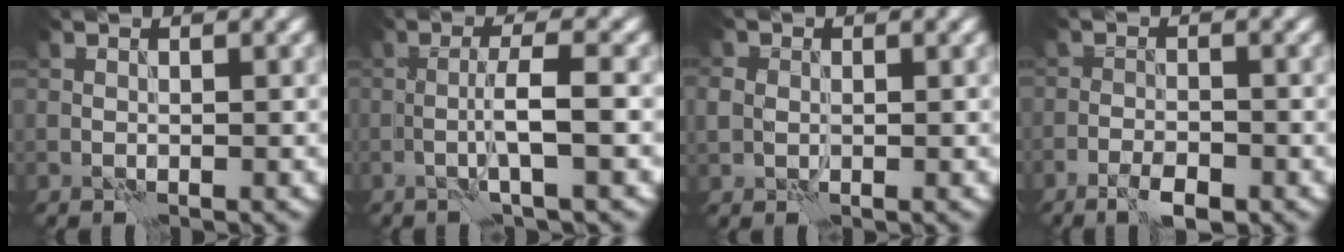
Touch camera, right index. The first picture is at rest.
{"total": 3.2, "force": [-0.5, 0.2, 3.1], "torque": [-0.055, 0.005, -0.016]}
{"total": 2.6, "force": [0.3, 2.1, 1.4], "torque": [-0.035, 0.005, 0.007]}
{"total": 3.2, "force": [-2.1, 1.1, 2.2], "torque": [-0.037, 0.002, -0.040]}